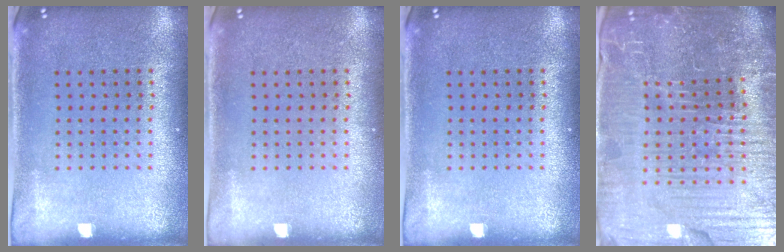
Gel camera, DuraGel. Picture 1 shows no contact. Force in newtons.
{"total": 0.0}
{"total": 0.0}
{"total": 7.0, "press": 6.3, "slide": 3.2}